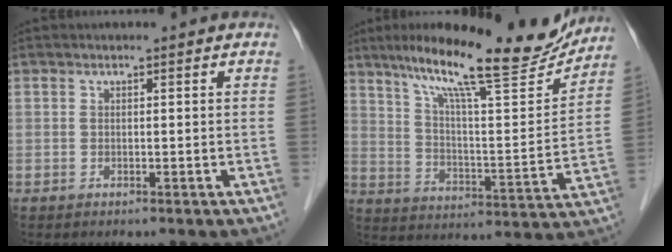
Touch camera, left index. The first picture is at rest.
{"total": 20.3, "force": [16.8, 1.8, 11.3], "torque": [-0.176, -0.005, 0.254]}